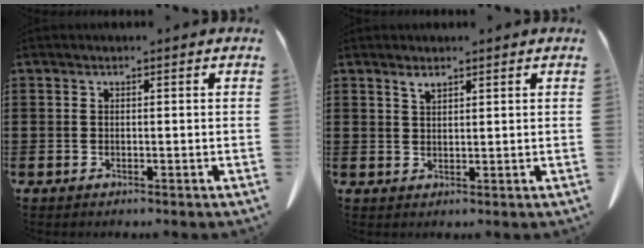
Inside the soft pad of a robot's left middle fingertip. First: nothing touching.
{"total": 1.7, "force": [1.3, 0.5, 0.9], "torque": [-0.022, 0.001, 0.025]}